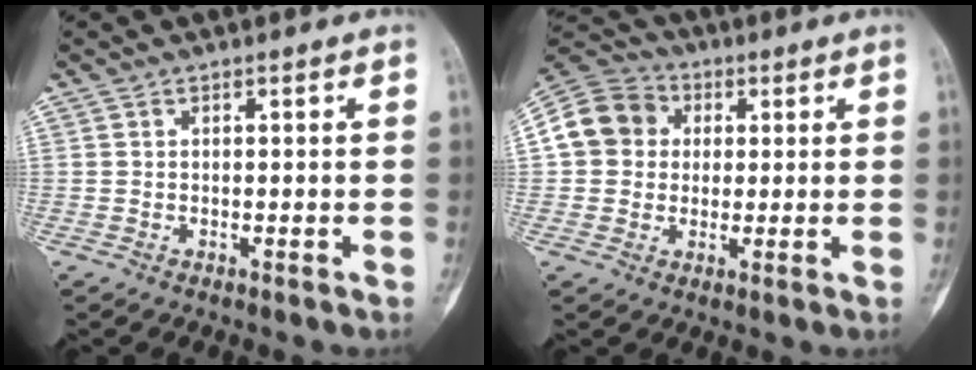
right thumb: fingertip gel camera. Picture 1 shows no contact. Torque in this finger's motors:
{"motor_torque": [0.83, 1.10, 0.23, -0.27, 0.05]}